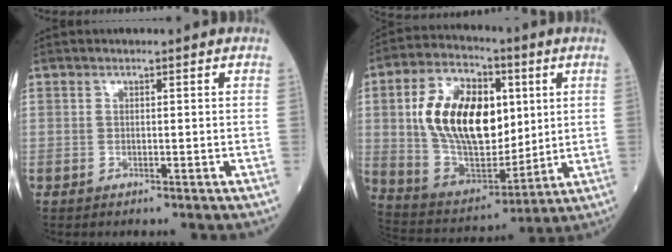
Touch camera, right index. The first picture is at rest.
{"total": 19.3, "force": [3.7, 10.3, 15.9], "torque": [-0.306, 0.022, 0.070]}